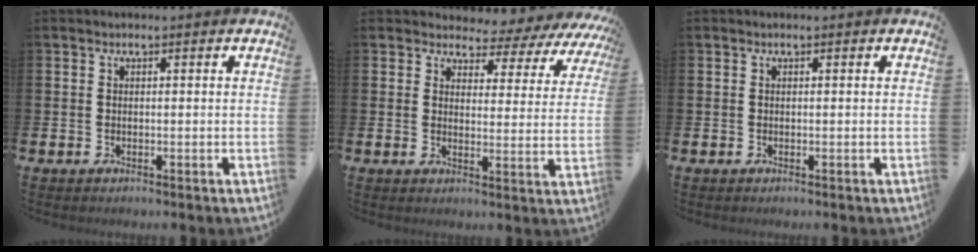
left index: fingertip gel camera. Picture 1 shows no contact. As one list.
[{"total": 3.0, "force": [2.6, 1.4, 0.0], "torque": [-0.009, -0.041, 0.033]}, {"total": 0.0}]